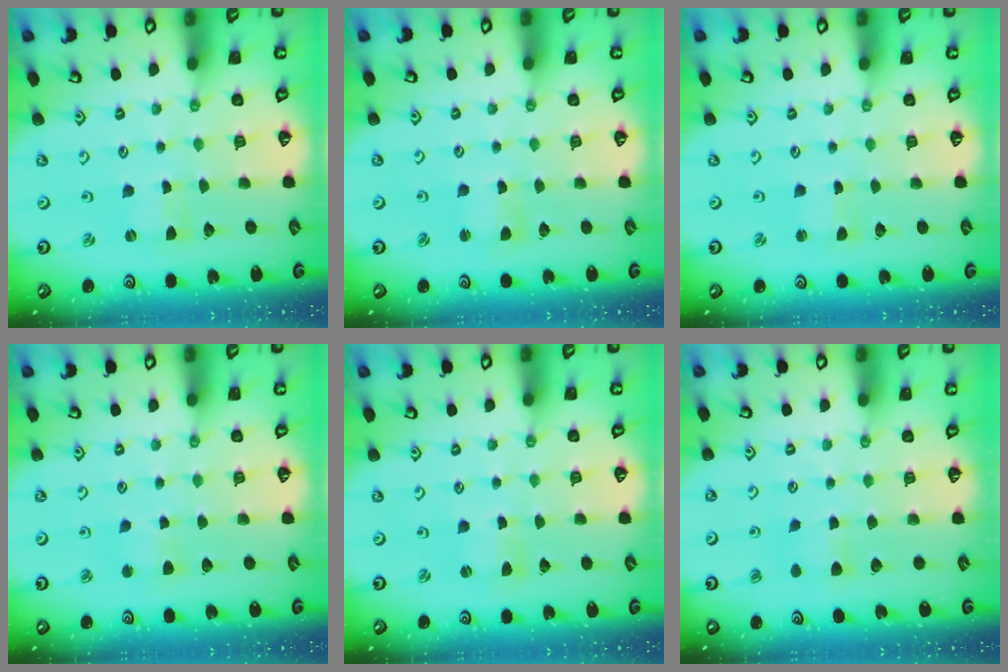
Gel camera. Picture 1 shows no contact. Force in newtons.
{"total": 2.0, "press": 2.0, "slide": 0.3}
{"total": 0.7, "press": 0.7, "slide": 0.0}
{"total": 2.9, "press": 2.9, "slide": 0.3}
{"total": 1.1, "press": 1.0, "slide": 0.2}
{"total": 4.5, "press": 4.4, "slide": 0.6}